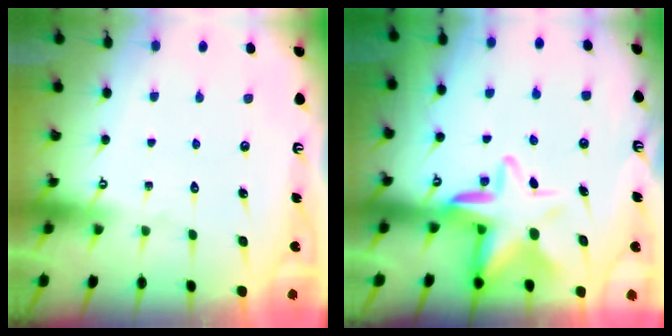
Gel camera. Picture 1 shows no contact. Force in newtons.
{"total": 10.0, "press": 9.7, "slide": 2.3}